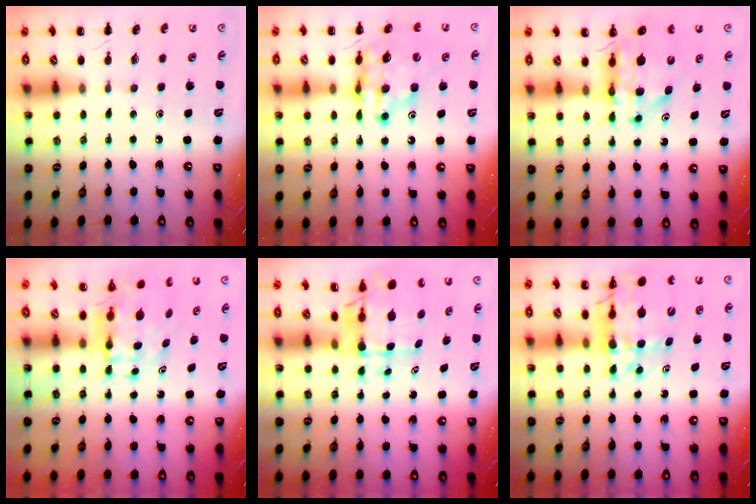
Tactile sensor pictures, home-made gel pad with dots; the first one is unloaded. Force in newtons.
{"total": 13.2, "press": 12.6, "slide": 3.8}
{"total": 8.8, "press": 8.3, "slide": 3.0}
{"total": 5.9, "press": 5.7, "slide": 1.3}
{"total": 6.5, "press": 5.9, "slide": 2.6}
{"total": 11.2, "press": 10.7, "slide": 3.3}